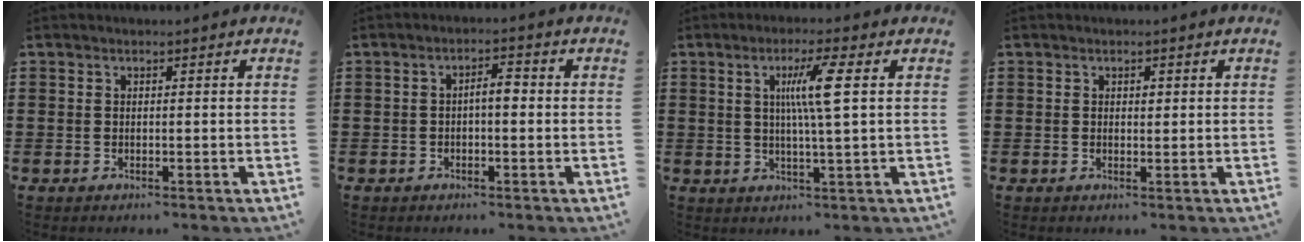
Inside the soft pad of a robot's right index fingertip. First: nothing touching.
{"total": 2.6, "force": [-0.5, 0.8, 2.4], "torque": [-0.045, 0.005, -0.011]}
{"total": 6.5, "force": [1.4, -0.3, 6.4], "torque": [-0.126, -0.002, 0.016]}
{"total": 0.6, "force": [0.2, 0.4, 0.4], "torque": [-0.009, 0.002, 0.004]}